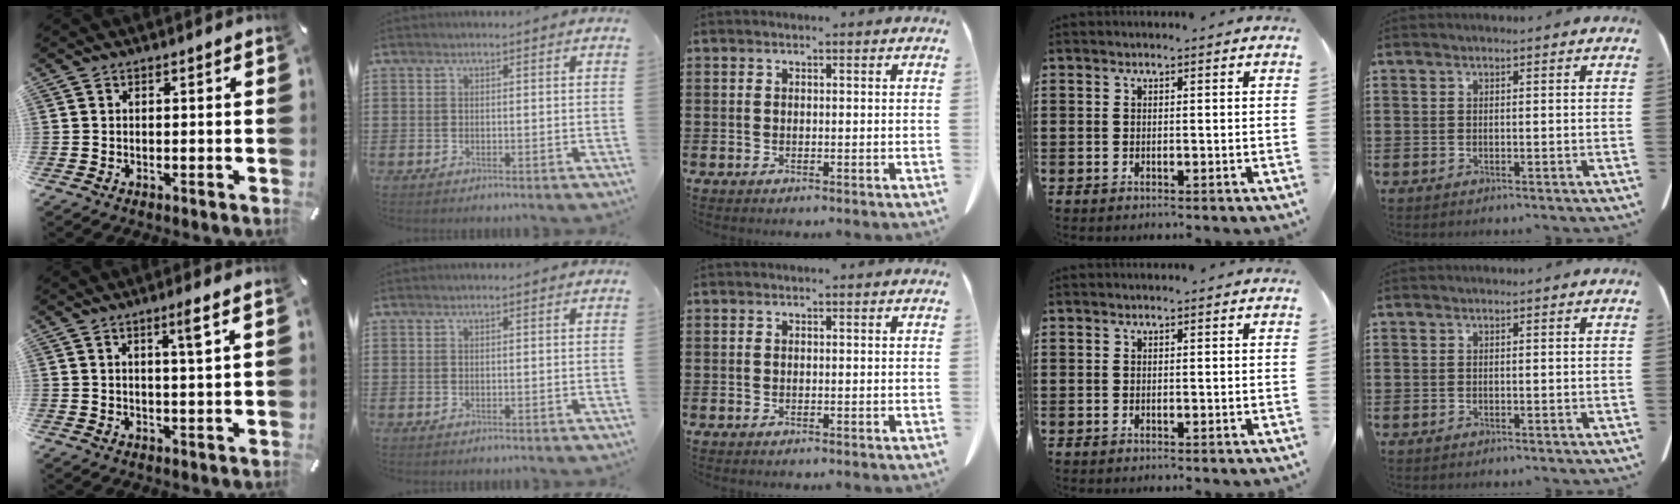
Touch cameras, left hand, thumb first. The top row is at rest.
{"thumb": {"total": 4.3, "force": [2.2, -0.2, 3.6], "torque": [-0.058, -0.008, 0.031]}}